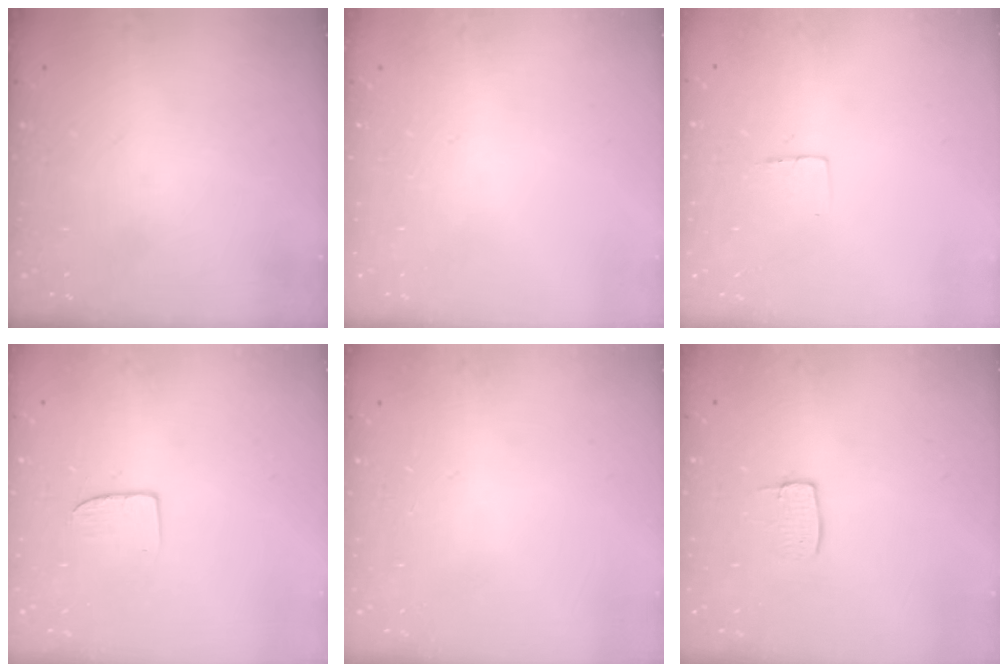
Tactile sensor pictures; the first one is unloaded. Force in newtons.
{"total": 0.0}
{"total": 3.0, "press": 3.0, "slide": 0.2}
{"total": 6.3, "press": 6.3, "slide": 0.6}
{"total": 0.0}
{"total": 4.8, "press": 4.8, "slide": 0.3}